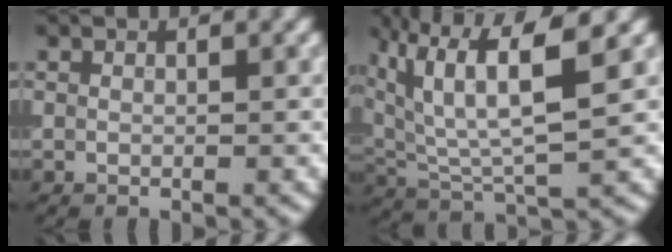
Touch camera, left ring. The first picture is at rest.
{"total": 8.6, "force": [4.1, 2.5, 7.1], "torque": [-0.149, 0.007, 0.077]}